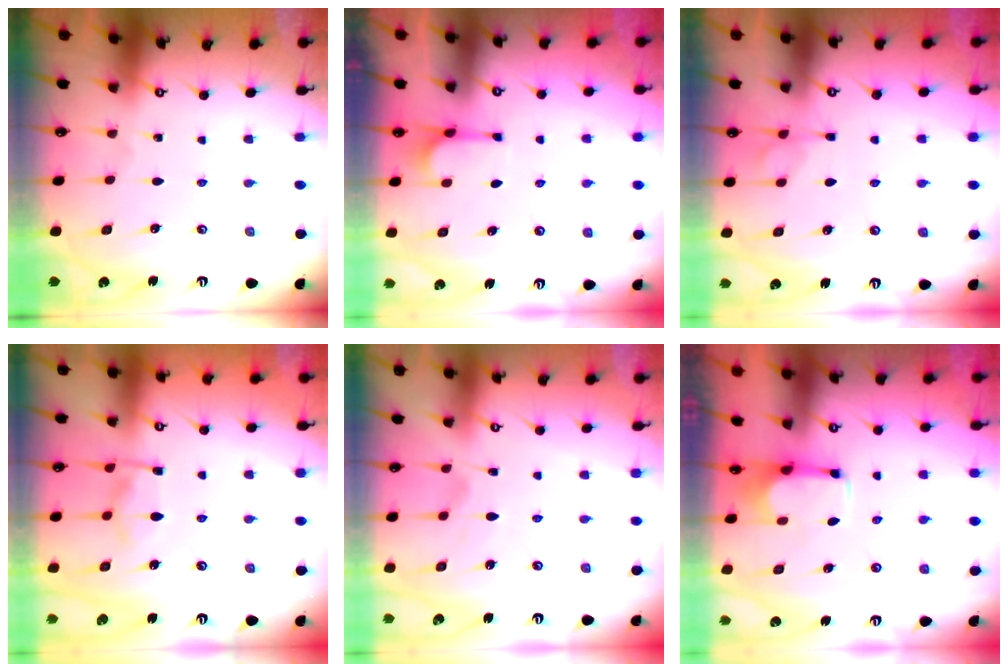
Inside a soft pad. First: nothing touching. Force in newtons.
{"total": 1.0, "press": 0.3, "slide": 1.0}
{"total": 1.3, "press": 0.4, "slide": 1.2}
{"total": 5.6, "press": 5.4, "slide": 1.5}
{"total": 2.4, "press": 2.1, "slide": 1.2}
{"total": 2.8, "press": 2.6, "slide": 1.1}